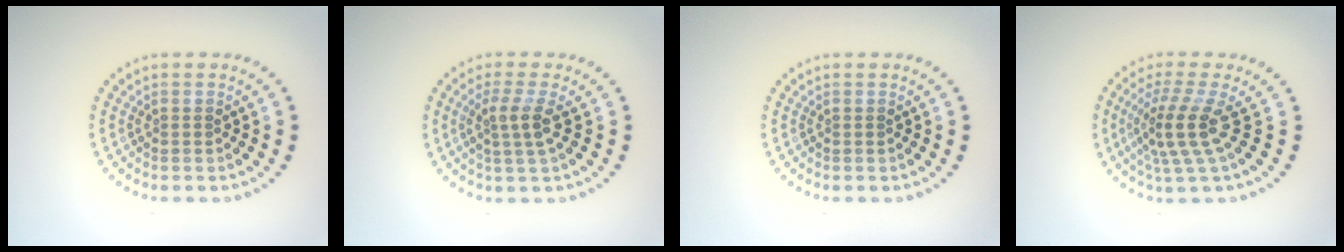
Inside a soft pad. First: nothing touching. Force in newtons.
{"total": 2.5, "press": 2.0, "slide": 1.5}
{"total": 0.0}
{"total": 4.0, "press": 2.9, "slide": 2.8}